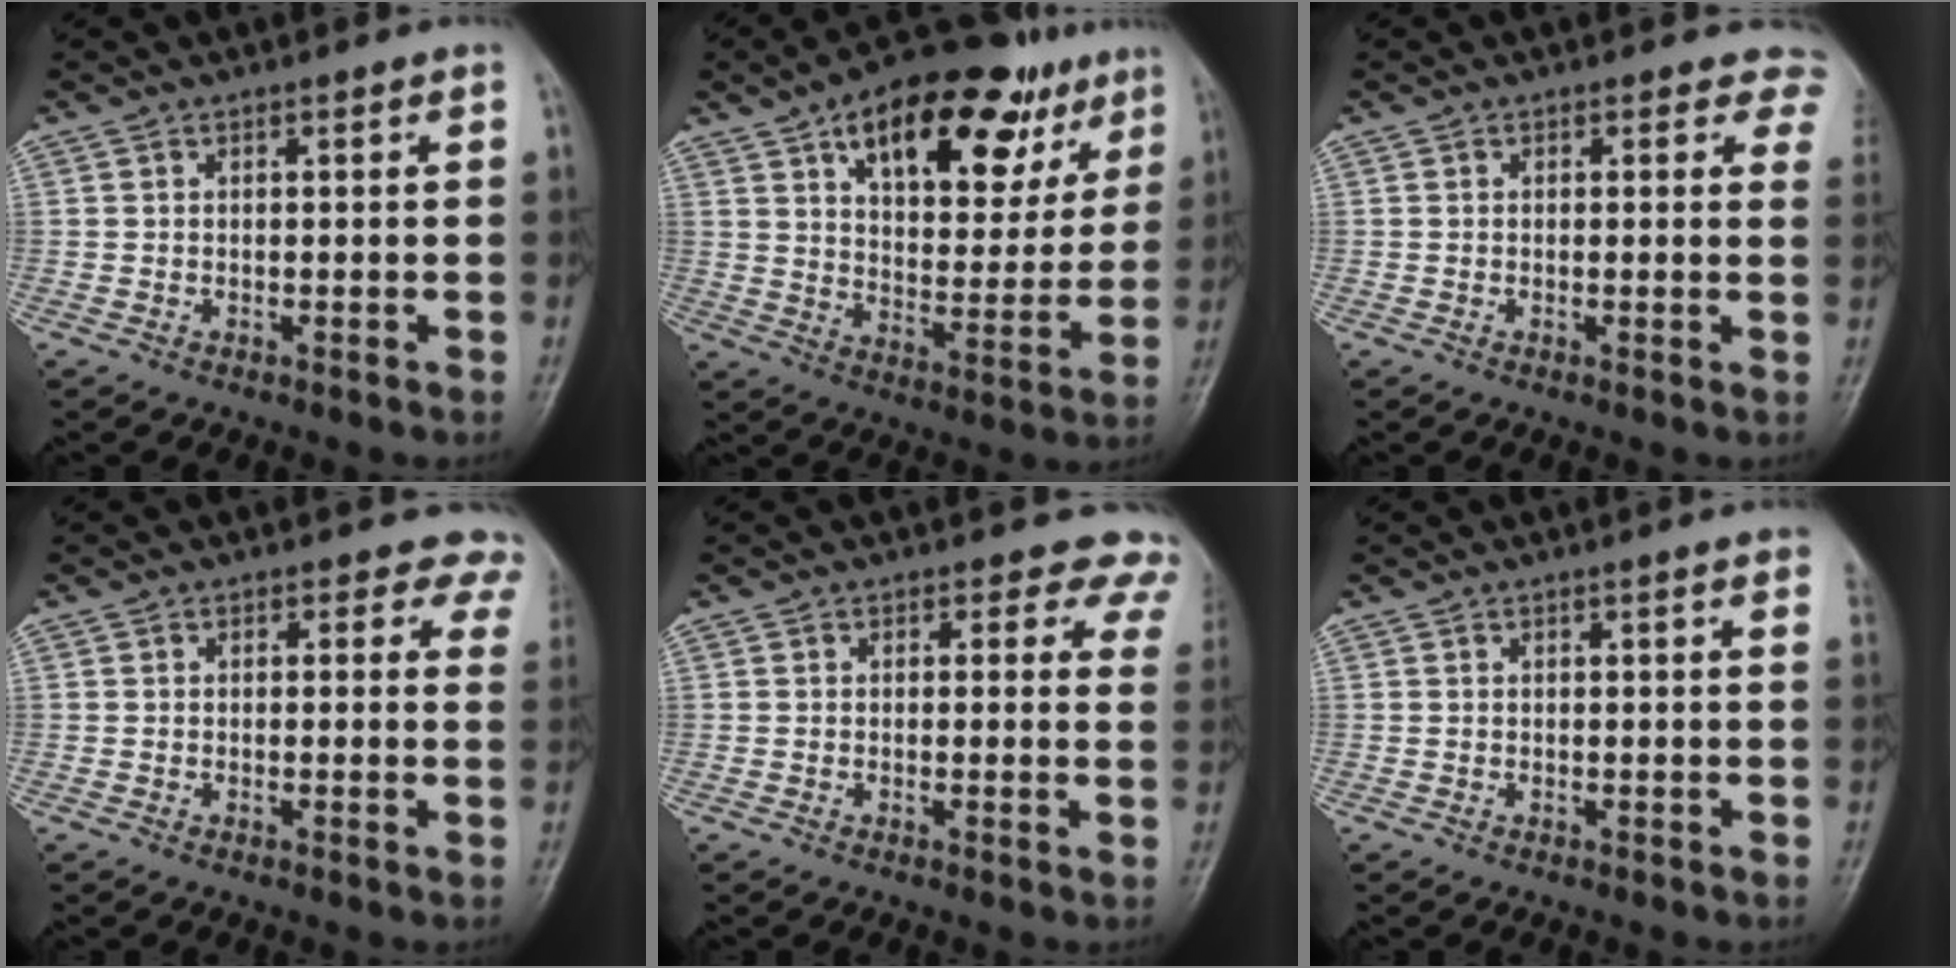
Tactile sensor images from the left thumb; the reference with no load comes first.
{"total": 23.5, "force": [12.6, 11.6, 16.2], "torque": [-0.188, -0.016, 0.190]}
{"total": 4.3, "force": [3.3, 2.4, 1.2], "torque": [0.024, -0.010, 0.010]}
{"total": 5.1, "force": [3.9, 3.3, 0.3], "torque": [0.048, -0.011, 0.014]}
{"total": 6.3, "force": [5.1, 3.6, 0.5], "torque": [0.049, -0.018, 0.027]}
{"total": 3.1, "force": [2.1, 0.5, 2.1], "torque": [-0.019, 0.003, 0.018]}